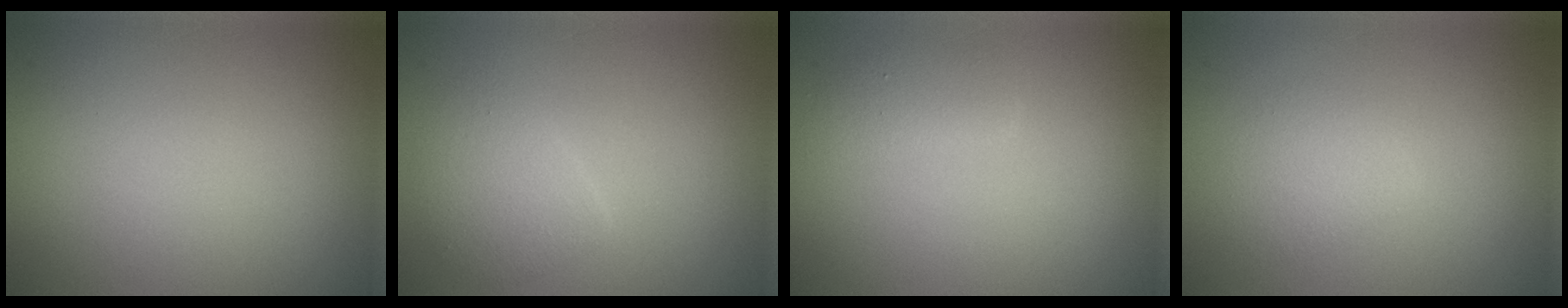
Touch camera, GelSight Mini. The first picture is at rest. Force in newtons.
{"total": 2.4, "press": 2.4, "slide": 0.1}
{"total": 1.5, "press": 1.5, "slide": 0.1}
{"total": 1.8, "press": 1.8, "slide": 0.1}